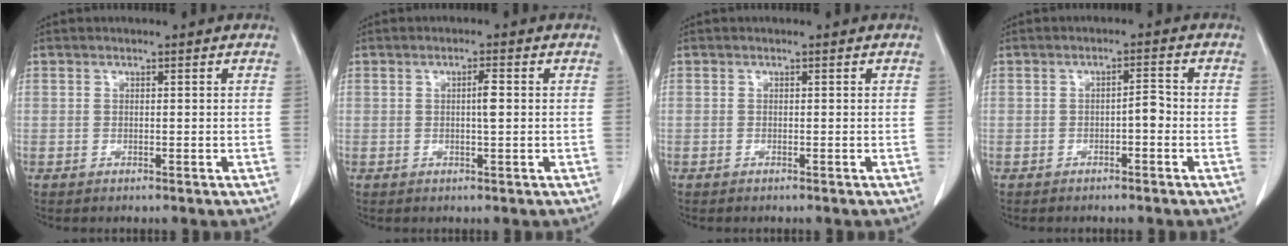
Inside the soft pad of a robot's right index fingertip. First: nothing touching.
{"total": 2.1, "force": [0.1, 0.2, 2.1], "torque": [-0.033, 0.002, 0.001]}
{"total": 0.0}
{"total": 2.2, "force": [-0.8, 0.6, 2.0], "torque": [-0.026, 0.006, -0.013]}